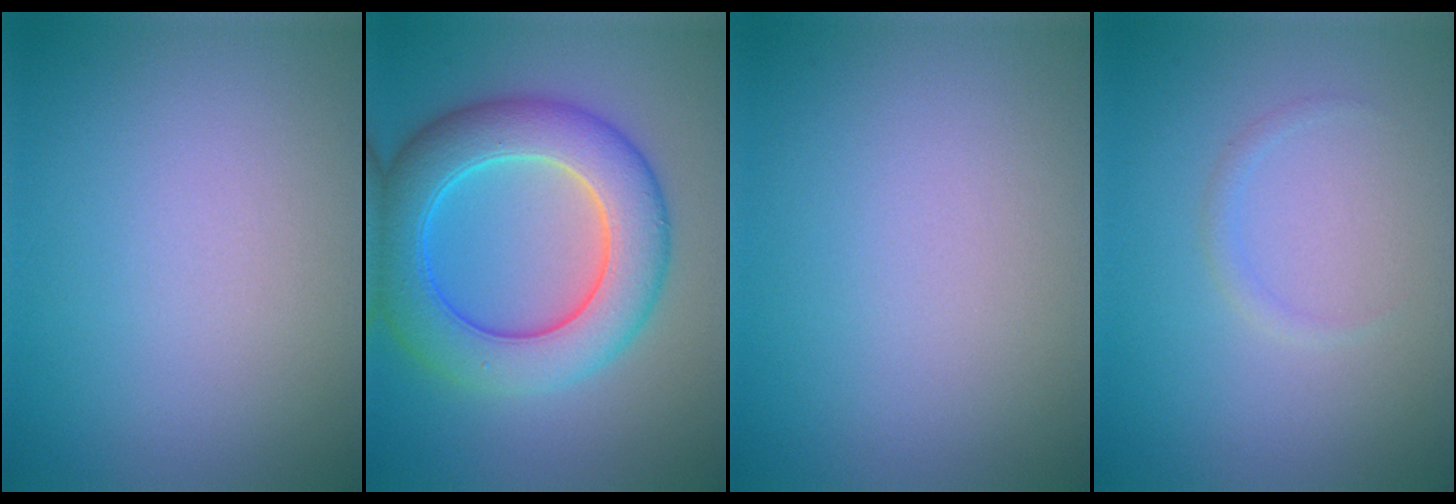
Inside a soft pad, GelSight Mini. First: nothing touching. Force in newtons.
{"total": 8.8, "press": 8.8, "slide": 0.1}
{"total": 0.0}
{"total": 0.7, "press": 0.7, "slide": 0.1}